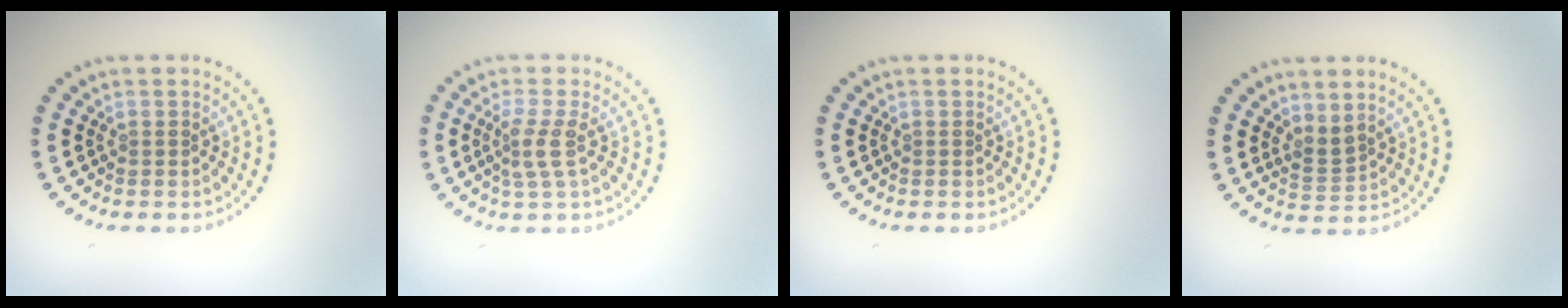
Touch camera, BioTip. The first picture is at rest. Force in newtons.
{"total": 2.3, "press": 1.7, "slide": 1.6}
{"total": 0.0}
{"total": 1.9, "press": 1.3, "slide": 1.3}